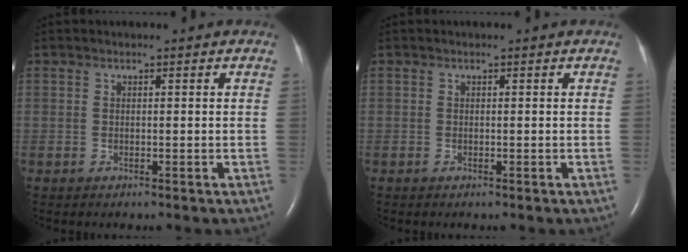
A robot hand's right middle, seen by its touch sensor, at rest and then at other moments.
{"total": 0.0}